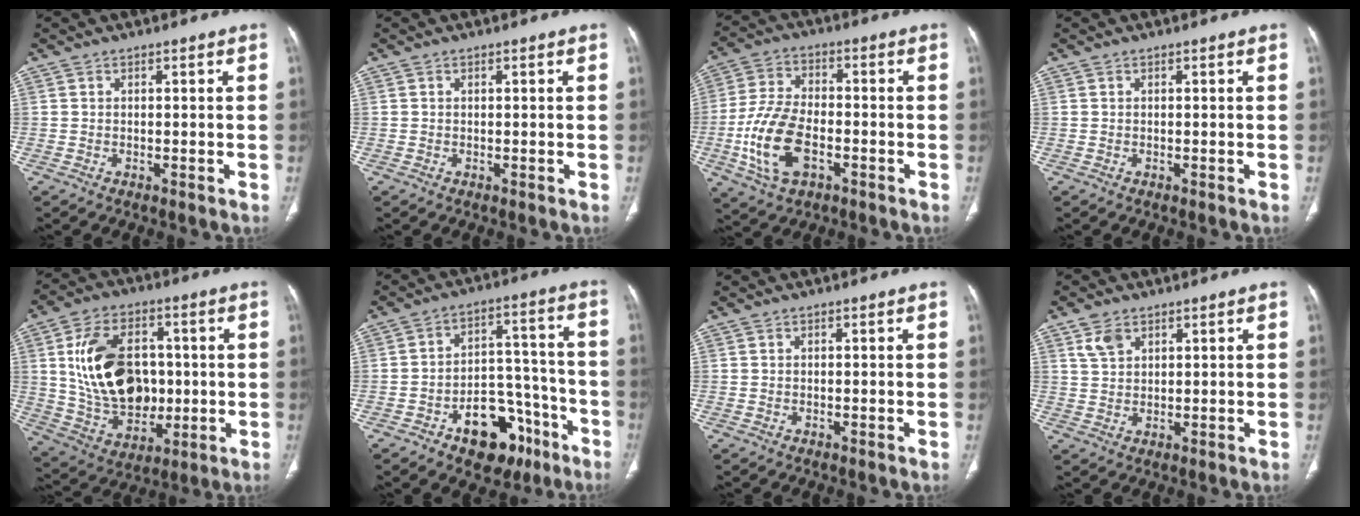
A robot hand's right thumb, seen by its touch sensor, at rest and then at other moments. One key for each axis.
{"total": 0.0}
{"total": 13.4, "fx": -4.0, "fy": 7.5, "fz": 10.3, "tx": -0.211, "ty": 0.015, "tz": -0.074}
{"total": 0.0}
{"total": 19.3, "fx": 1.8, "fy": 13.5, "fz": 13.7, "tx": -0.205, "ty": 0.000, "tz": 0.046}
{"total": 14.8, "fx": -8.1, "fy": 8.8, "fz": 8.7, "tx": -0.076, "ty": 0.072, "tz": -0.112}
{"total": 0.0}
{"total": 3.8, "fx": 2.2, "fy": 2.4, "fz": 2.0, "tx": -0.034, "ty": -0.004, "tz": 0.052}